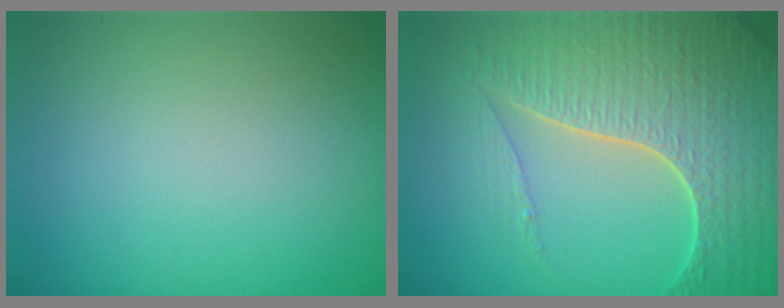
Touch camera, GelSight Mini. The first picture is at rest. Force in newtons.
{"total": 7.7, "press": 5.6, "slide": 5.3}